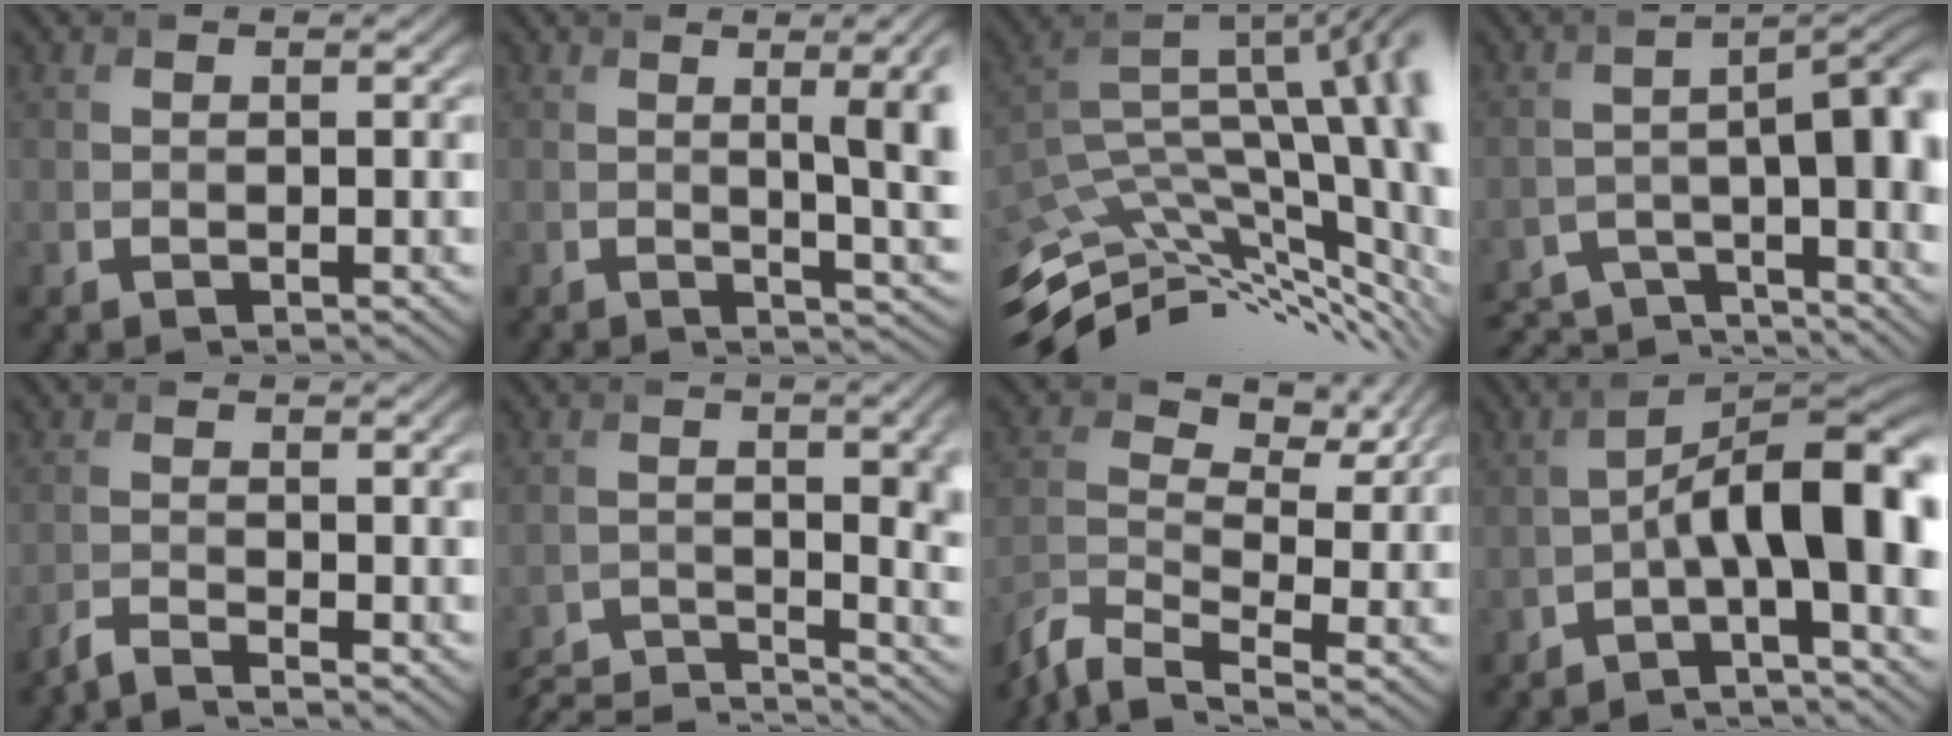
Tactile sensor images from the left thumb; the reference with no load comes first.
{"total": 8.7, "force": [0.5, 2.5, 8.3], "torque": [-0.089, 0.019, 0.009]}
{"total": 14.9, "force": [-4.2, 6.6, 12.6], "torque": [-0.206, -0.016, -0.044]}
{"total": 9.0, "force": [-5.7, 2.4, 6.5], "torque": [-0.095, -0.007, -0.081]}
{"total": 3.2, "force": [-2.9, 0.3, 1.3], "torque": [-0.013, 0.001, -0.065]}
{"total": 9.0, "force": [-6.4, 1.8, 6.1], "torque": [-0.092, -0.007, -0.096]}
{"total": 5.8, "force": [-3.2, 3.0, 3.8], "torque": [-0.081, -0.013, -0.072]}
{"total": 9.8, "force": [-2.3, 2.6, 9.2], "torque": [-0.138, 0.019, -0.043]}